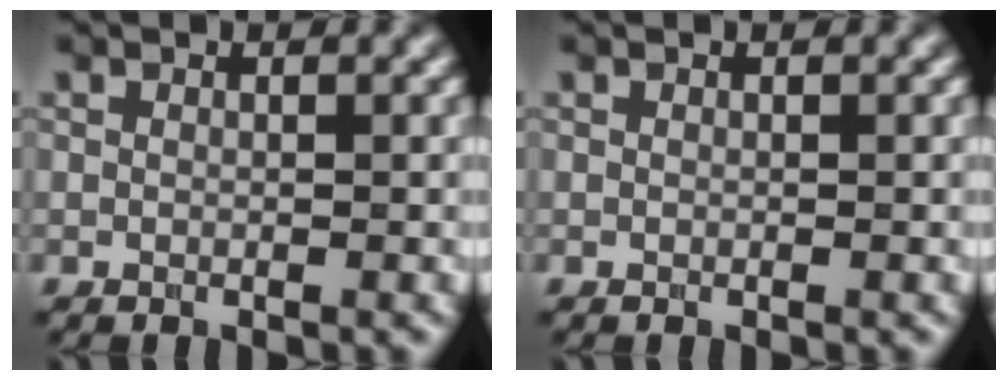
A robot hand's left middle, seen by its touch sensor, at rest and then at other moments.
{"total": 0.0}